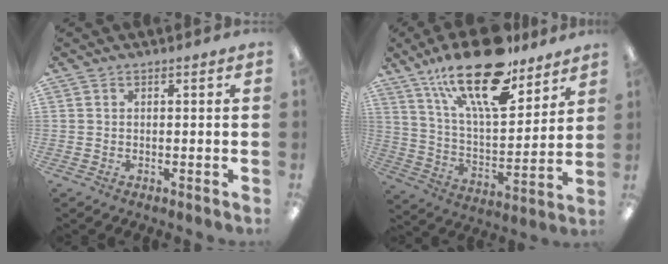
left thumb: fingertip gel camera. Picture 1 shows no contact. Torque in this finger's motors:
{"motor_torque": [0.22, 0.51, 1.62, -1.15, 0.48]}